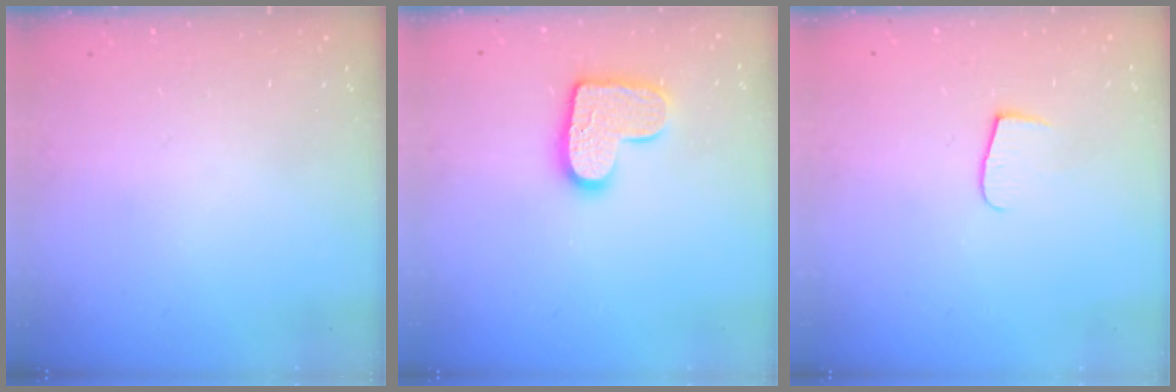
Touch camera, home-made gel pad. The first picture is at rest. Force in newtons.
{"total": 12.8, "press": 12.8, "slide": 0.8}
{"total": 4.9, "press": 4.9, "slide": 0.5}